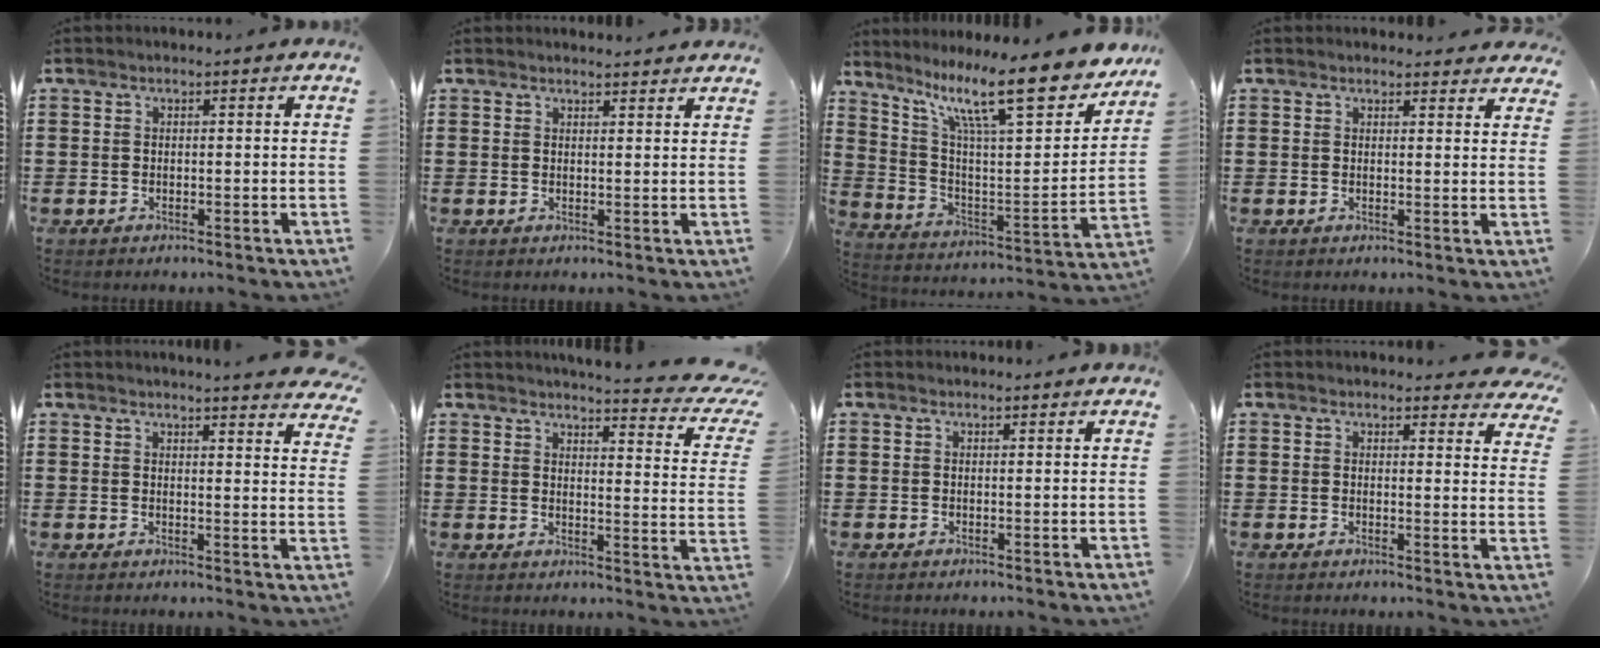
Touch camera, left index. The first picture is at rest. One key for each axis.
{"total": 1.7, "fx": 1.7, "fy": 0.0, "fz": 0.1, "tx": -0.006, "ty": -0.002, "tz": 0.033}
{"total": 14.9, "fx": 10.7, "fy": 2.9, "fz": 10.0, "tx": -0.197, "ty": -0.064, "tz": 0.173}
{"total": 1.9, "fx": 1.9, "fy": 0.4, "fz": 0.1, "tx": 0.000, "ty": -0.004, "tz": 0.035}
{"total": 3.2, "fx": 3.1, "fy": -0.6, "fz": 0.4, "tx": -0.013, "ty": -0.020, "tz": 0.054}
{"total": 5.0, "fx": 4.5, "fy": 0.1, "fz": 2.2, "tx": -0.041, "ty": -0.039, "tz": 0.069}
{"total": 0.7, "fx": 0.6, "fy": 0.2, "fz": -0.1, "tx": 0.000, "ty": 0.000, "tz": 0.013}
{"total": 3.2, "fx": 3.1, "fy": 0.3, "fz": 0.7, "tx": -0.009, "ty": -0.016, "tz": 0.055}